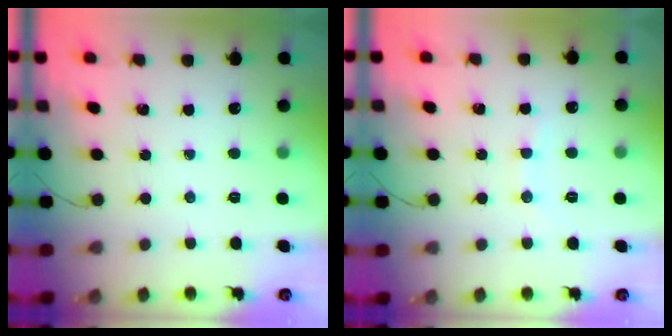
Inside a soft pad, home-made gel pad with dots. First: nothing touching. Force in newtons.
{"total": 3.3, "press": 3.2, "slide": 0.9}